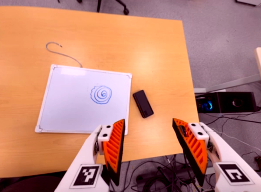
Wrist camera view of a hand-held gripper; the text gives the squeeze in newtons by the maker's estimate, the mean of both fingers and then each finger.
{"total": 0.0}